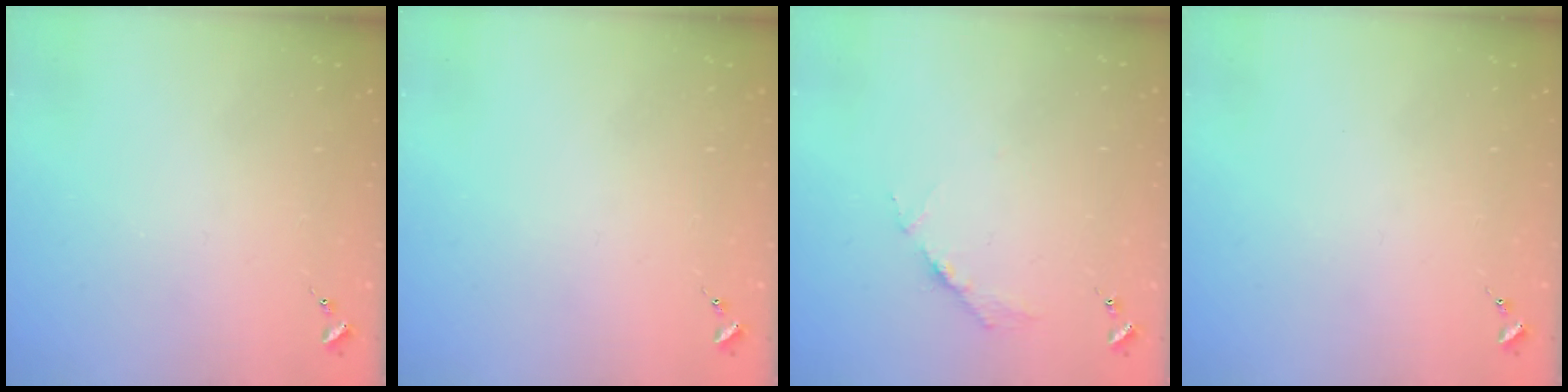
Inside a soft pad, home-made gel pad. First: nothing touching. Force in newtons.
{"total": 0.0}
{"total": 3.6, "press": 3.6, "slide": 0.4}
{"total": 0.0}